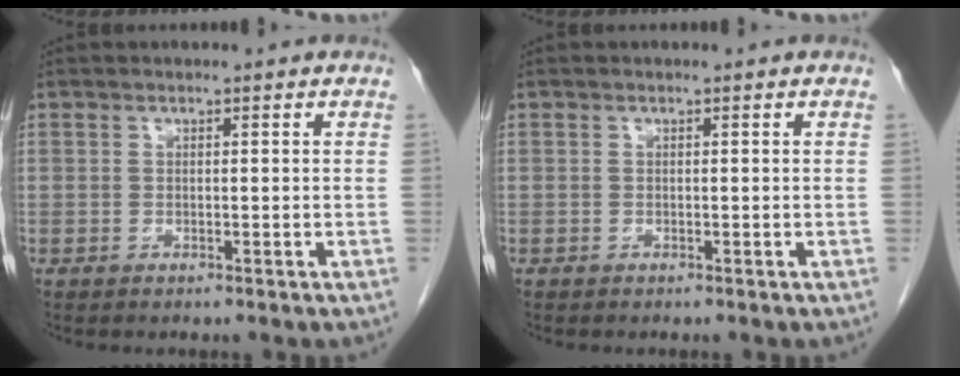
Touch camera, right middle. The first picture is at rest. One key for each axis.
{"total": 0.0}